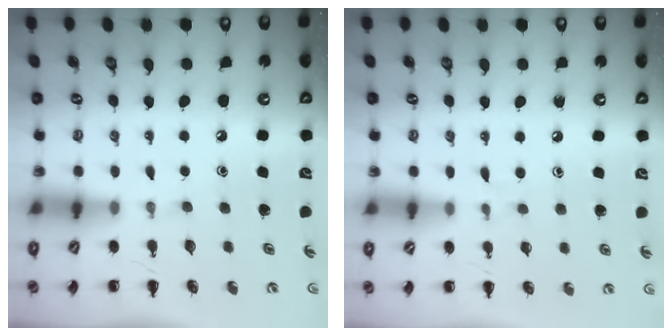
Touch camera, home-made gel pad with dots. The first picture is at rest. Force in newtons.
{"total": 2.7, "press": 2.4, "slide": 1.4}